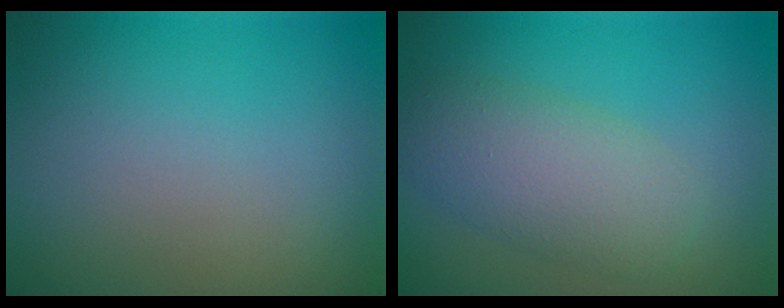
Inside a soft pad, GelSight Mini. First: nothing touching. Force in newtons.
{"total": 4.6, "press": 4.6, "slide": 0.1}